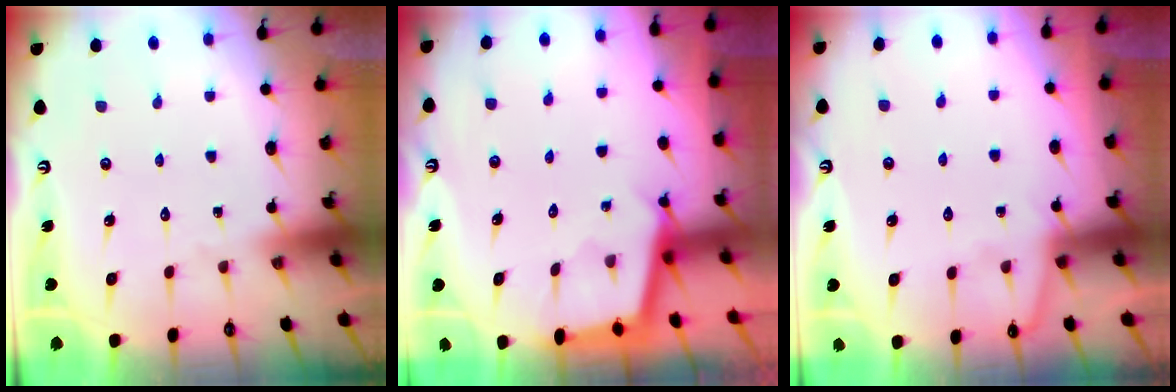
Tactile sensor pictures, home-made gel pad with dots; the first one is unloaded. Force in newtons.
{"total": 2.2, "press": 2.2, "slide": 0.1}
{"total": 2.0, "press": 2.0, "slide": 0.4}